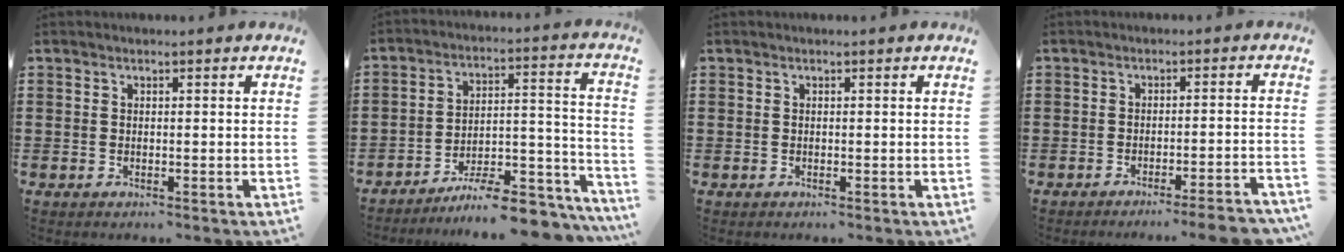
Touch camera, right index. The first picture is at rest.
{"total": 10.3, "force": [-8.9, 1.9, 4.8], "torque": [-0.057, 0.032, -0.167]}
{"total": 0.0}
{"total": 3.6, "force": [-3.1, -0.4, 1.8], "torque": [-0.029, -0.010, -0.059]}